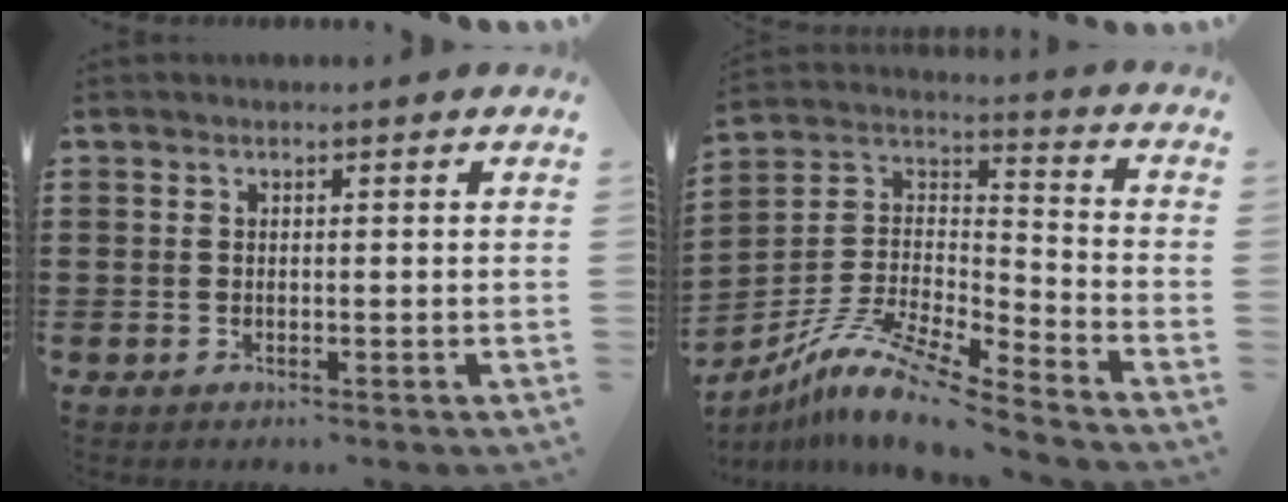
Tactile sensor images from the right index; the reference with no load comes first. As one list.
[{"total": 10.8, "force": [-8.8, 1.2, 6.0], "torque": [-0.133, 0.003, -0.182]}]